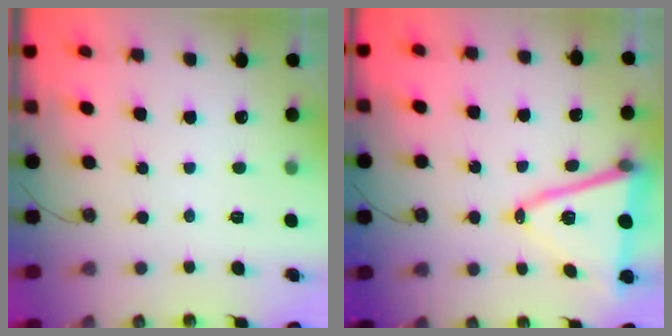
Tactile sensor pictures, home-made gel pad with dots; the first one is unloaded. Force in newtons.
{"total": 14.2, "press": 13.7, "slide": 3.8}